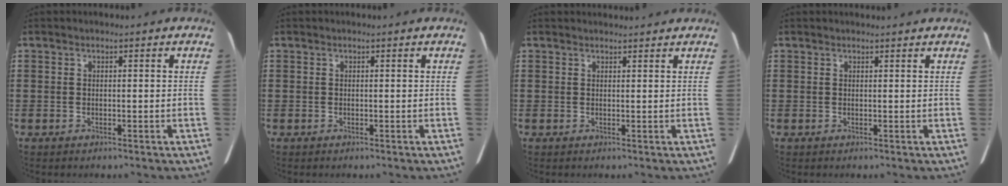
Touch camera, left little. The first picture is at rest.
{"total": 0.0}
{"total": 1.1, "force": [1.0, 0.1, 0.2], "torque": [0.003, -0.001, 0.017]}
{"total": 0.6, "force": [0.5, 0.0, 0.2], "torque": [0.003, -0.002, 0.008]}